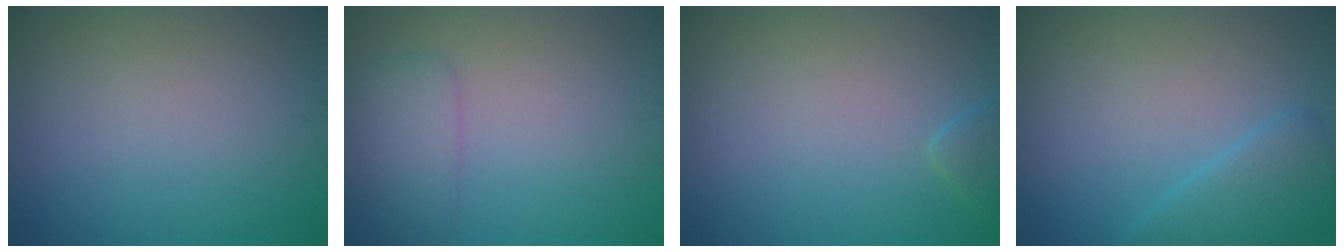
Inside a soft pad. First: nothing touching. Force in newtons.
{"total": 2.6, "press": 2.6, "slide": 0.0}
{"total": 1.1, "press": 1.1, "slide": 0.1}
{"total": 2.8, "press": 2.8, "slide": 0.2}